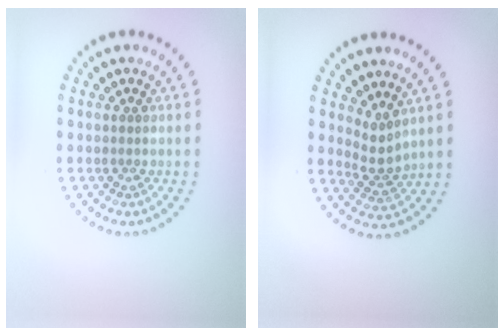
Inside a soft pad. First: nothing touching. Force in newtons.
{"total": 2.3, "press": 1.6, "slide": 1.7}